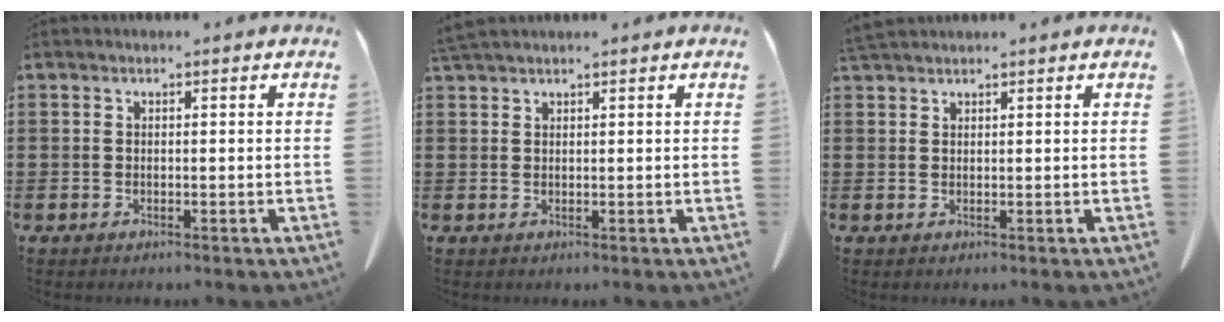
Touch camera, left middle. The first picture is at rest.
{"total": 1.9, "force": [1.7, 0.1, 0.8], "torque": [-0.020, -0.003, 0.035]}
{"total": 1.9, "force": [1.8, 0.1, 0.6], "torque": [-0.018, -0.001, 0.036]}